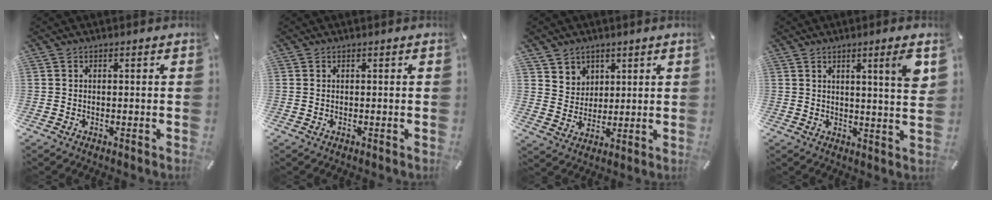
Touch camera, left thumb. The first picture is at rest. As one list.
[{"total": 0.0}, {"total": 6.7, "force": [4.0, 5.4, -0.3], "torque": [-0.008, -0.025, 0.076]}, {"total": 6.9, "force": [3.5, -0.1, 5.9], "torque": [-0.095, -0.018, 0.051]}]